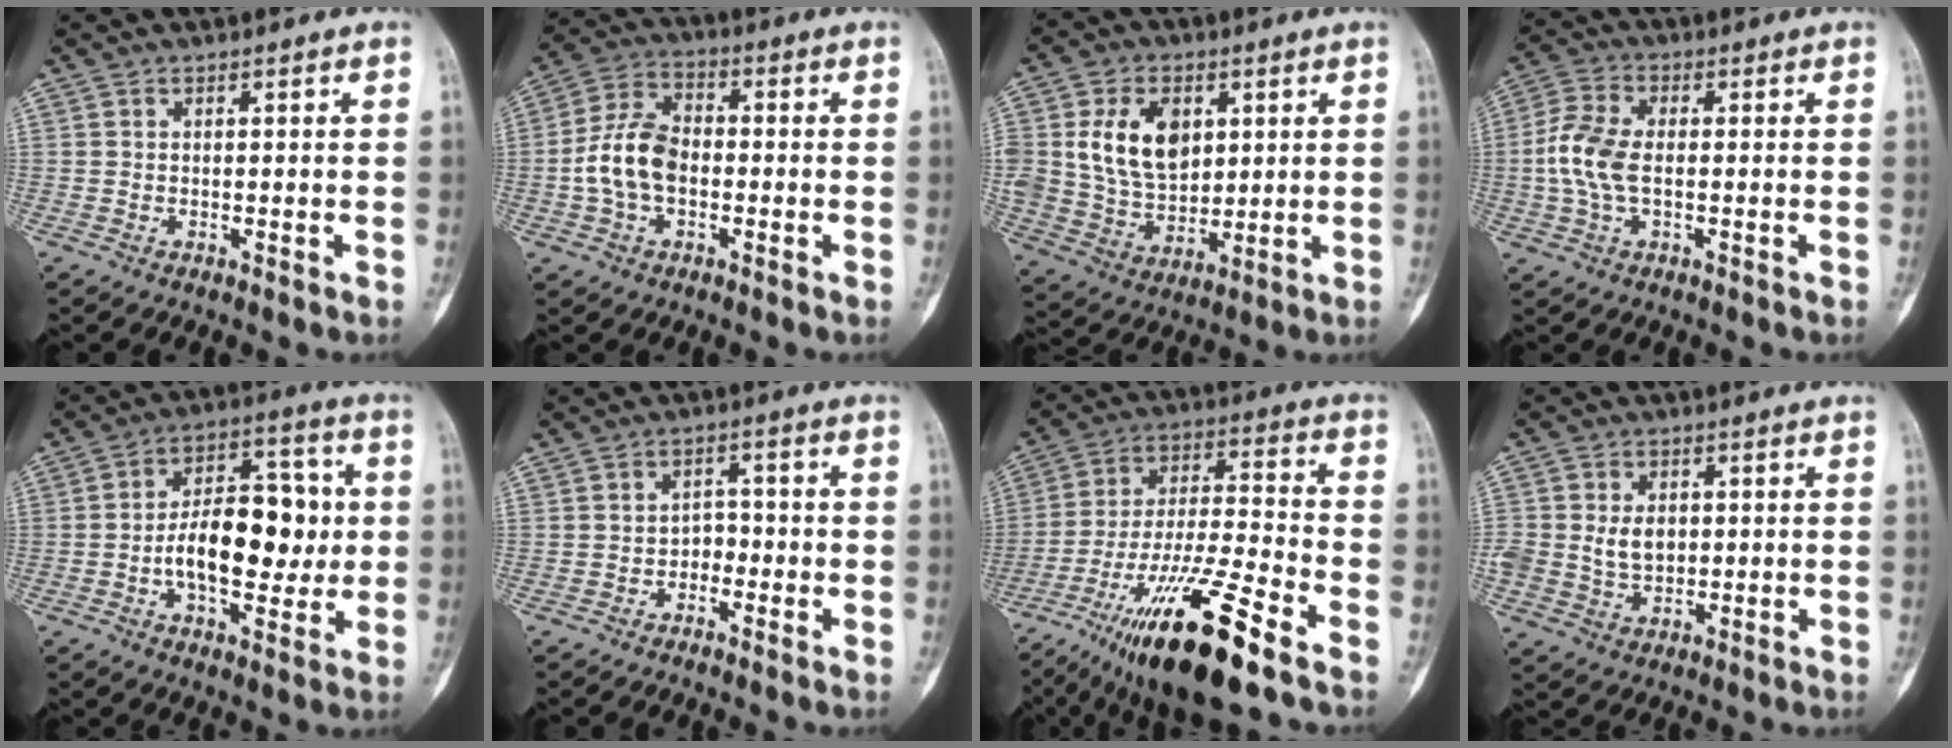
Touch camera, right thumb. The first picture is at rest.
{"total": 10.0, "force": [-1.5, 6.5, 7.5], "torque": [-0.142, 0.029, -0.037]}
{"total": 13.8, "force": [3.7, 9.6, 9.2], "torque": [-0.136, -0.013, 0.078]}
{"total": 8.3, "force": [-0.5, 4.6, 6.9], "torque": [-0.161, 0.016, -0.015]}
{"total": 15.6, "force": [-0.8, 8.6, 13.0], "torque": [-0.168, 0.027, -0.016]}
{"total": 3.0, "force": [-1.4, 2.2, 1.4], "torque": [0.005, 0.020, -0.030]}
{"total": 20.8, "force": [-12.3, 3.9, 16.2], "torque": [-0.321, 0.044, -0.216]}
{"total": 6.1, "force": [0.4, 4.6, 4.0], "torque": [-0.058, -0.002, 0.014]}